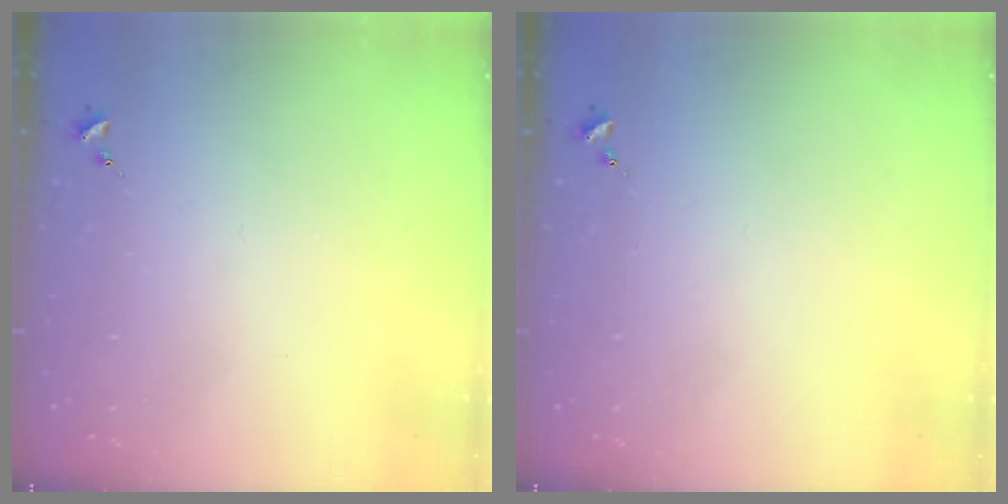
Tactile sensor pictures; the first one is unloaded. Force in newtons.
{"total": 0.0}